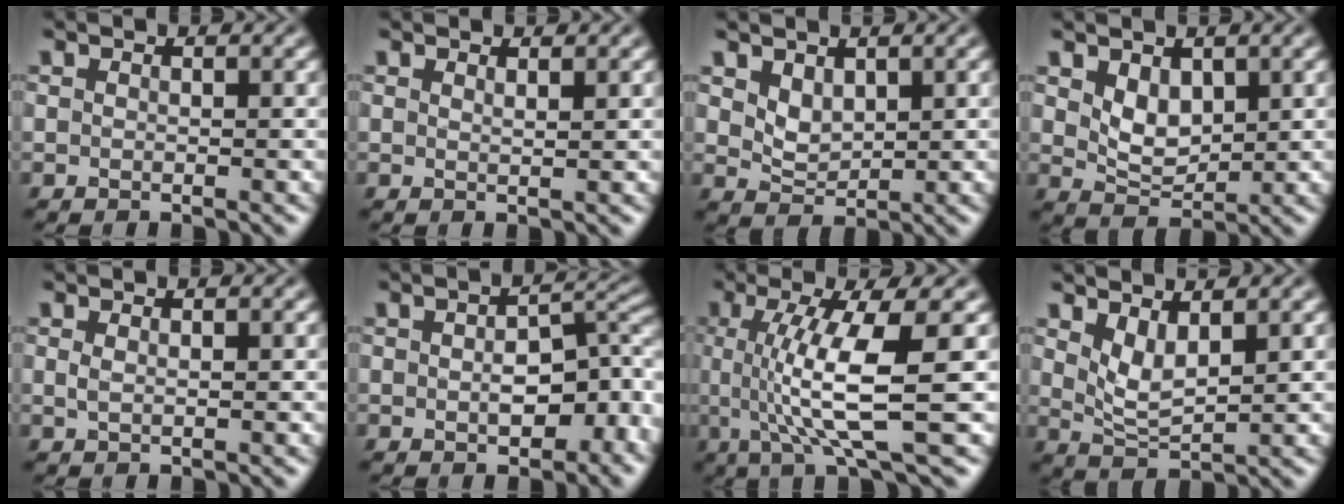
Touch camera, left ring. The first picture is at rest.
{"total": 0.8, "force": [0.7, 0.1, 0.3], "torque": [0.000, 0.000, 0.012]}
{"total": 2.0, "force": [1.2, 1.3, 1.1], "torque": [-0.024, -0.007, 0.030]}
{"total": 2.8, "force": [1.1, 1.8, 1.8], "torque": [-0.036, -0.009, 0.030]}
{"total": 0.8, "force": [0.2, 0.3, 0.7], "torque": [-0.016, 0.000, 0.005]}
{"total": 7.0, "force": [-1.4, 4.1, 5.6], "torque": [-0.076, -0.004, -0.017]}
{"total": 8.1, "force": [0.2, 1.7, 7.9], "torque": [-0.127, -0.004, 0.006]}
{"total": 2.8, "force": [1.5, 1.0, 2.1], "torque": [-0.047, -0.010, 0.036]}